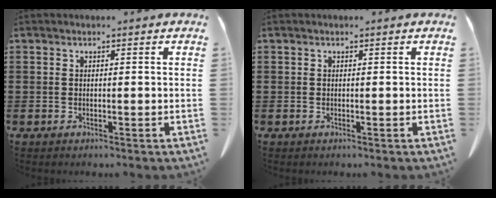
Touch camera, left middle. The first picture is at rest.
{"total": 0.0}